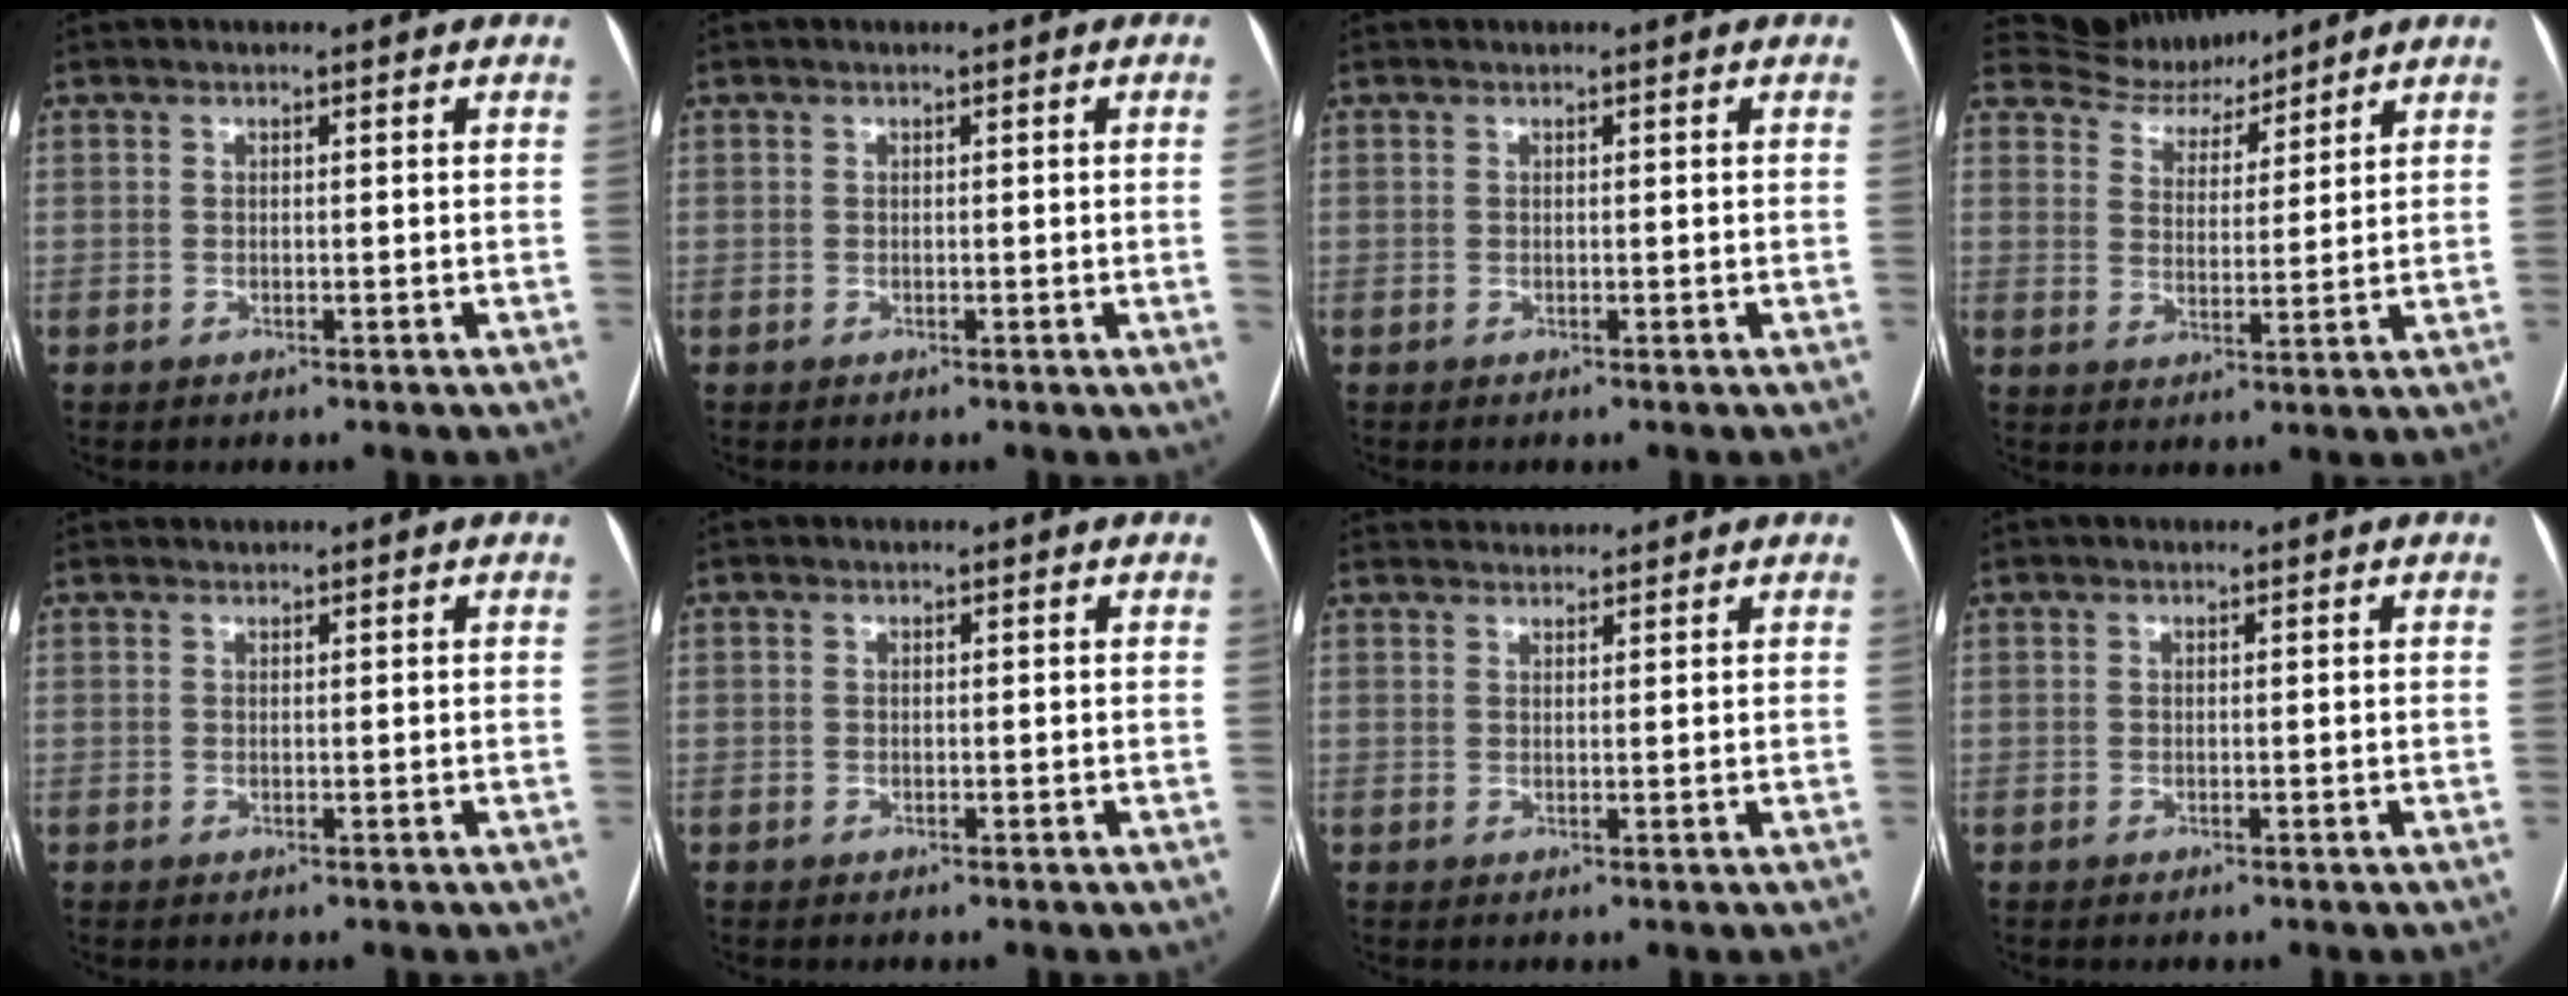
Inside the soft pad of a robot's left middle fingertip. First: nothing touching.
{"total": 1.2, "force": [-0.2, -0.5, 1.1], "torque": [-0.011, 0.000, -0.004]}
{"total": 0.0}
{"total": 8.3, "force": [8.0, 2.3, 0.2], "torque": [-0.007, 0.010, 0.142]}
{"total": 0.6, "force": [0.5, 0.1, -0.1], "torque": [0.000, 0.010, 0.012]}
{"total": 0.0}
{"total": 3.7, "force": [3.6, 0.6, 0.0], "torque": [-0.003, 0.029, 0.060]}
{"total": 0.0}